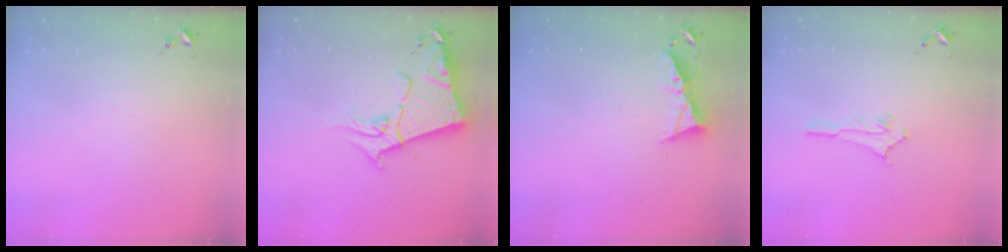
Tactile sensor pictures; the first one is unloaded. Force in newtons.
{"total": 14.8, "press": 14.8, "slide": 1.5}
{"total": 7.4, "press": 7.4, "slide": 0.4}
{"total": 2.9, "press": 2.9, "slide": 0.3}